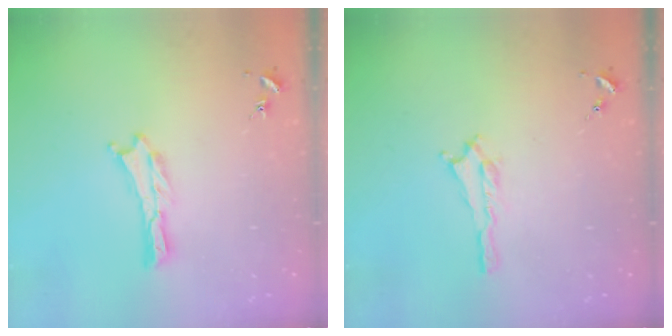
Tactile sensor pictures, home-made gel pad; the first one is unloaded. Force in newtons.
{"total": 1.4, "press": 1.4, "slide": 0.2}